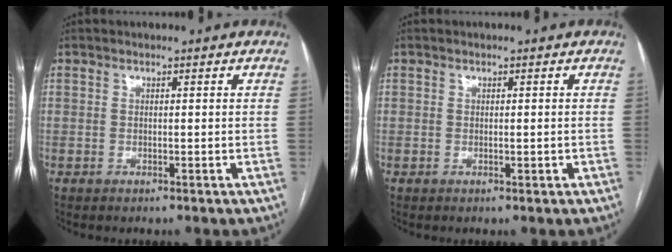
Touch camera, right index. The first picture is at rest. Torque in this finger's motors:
{"motor_torque": [-0.28, 0.25, 0.00, 0.01]}